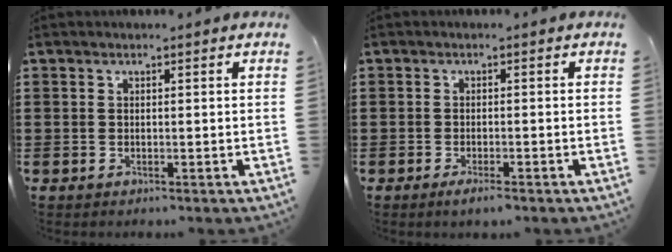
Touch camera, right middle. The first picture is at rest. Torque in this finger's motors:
{"motor_torque": [2.14, 0.00, 0.51, 0.17]}